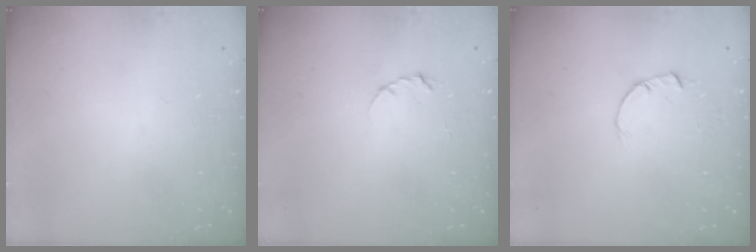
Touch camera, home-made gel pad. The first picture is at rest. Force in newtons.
{"total": 2.3, "press": 2.3, "slide": 0.4}
{"total": 1.8, "press": 1.7, "slide": 0.3}